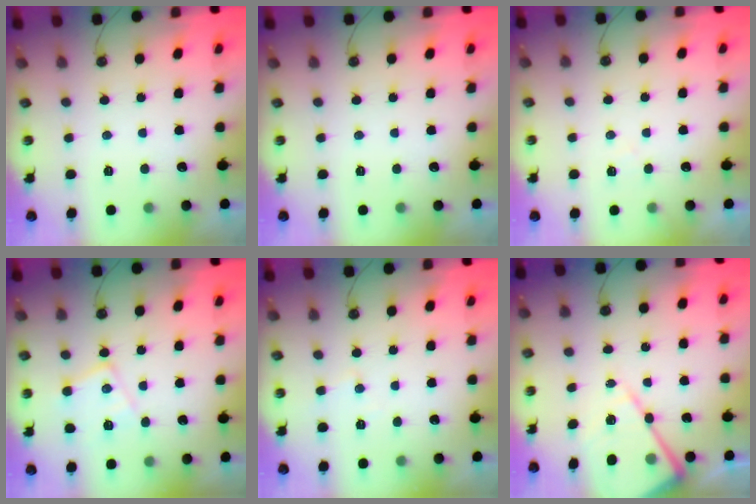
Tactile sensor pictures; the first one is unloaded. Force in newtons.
{"total": 0.0}
{"total": 3.5, "press": 3.5, "slide": 0.6}
{"total": 11.4, "press": 11.4, "slide": 0.6}
{"total": 4.4, "press": 4.3, "slide": 0.5}
{"total": 13.4, "press": 13.4, "slide": 1.5}